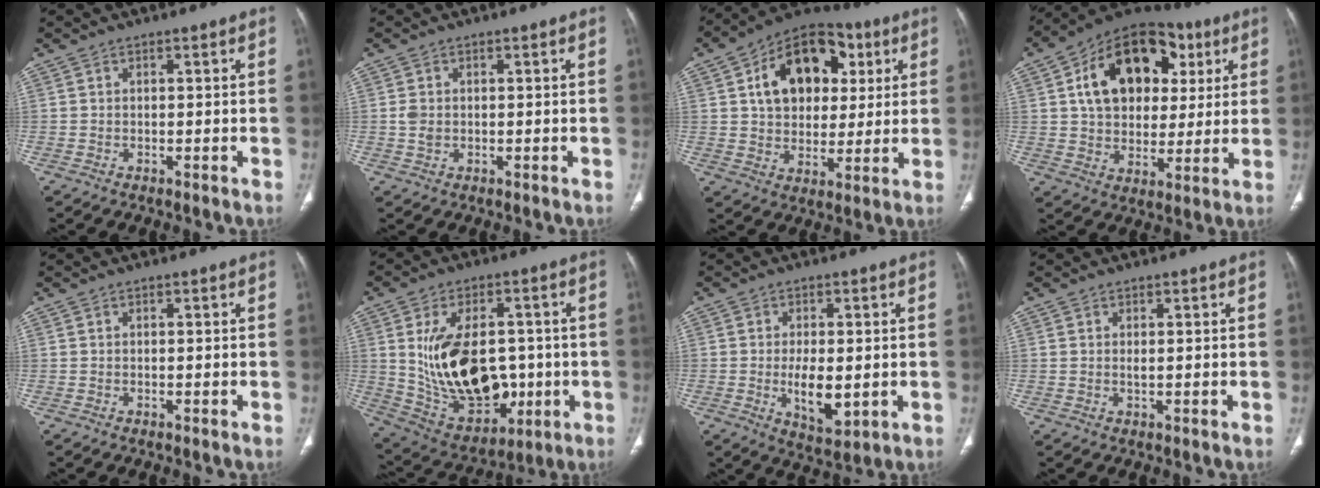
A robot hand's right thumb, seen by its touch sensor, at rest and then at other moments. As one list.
[{"total": 1.9, "force": [0.0, 1.5, 1.2], "torque": [-0.029, 0.000, 0.003]}, {"total": 18.4, "force": [5.5, 13.0, 11.7], "torque": [-0.142, 0.006, 0.087]}, {"total": 21.4, "force": [6.7, 14.9, 13.8], "torque": [-0.181, 0.012, 0.102]}, {"total": 0.0}, {"total": 20.8, "force": [-0.4, 13.2, 16.1], "torque": [-0.248, 0.002, 0.029]}, {"total": 7.8, "force": [-1.0, 3.8, 6.8], "torque": [-0.104, -0.015, -0.007]}, {"total": 0.6, "force": [0.2, 0.2, 0.5], "torque": [-0.016, -0.003, 0.004]}]